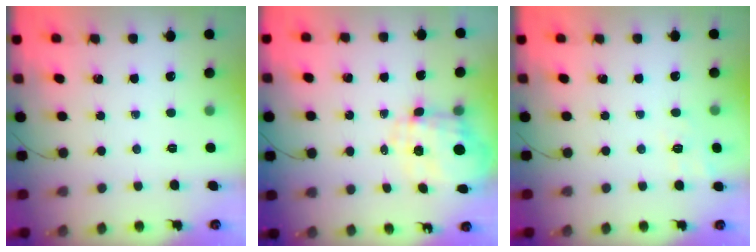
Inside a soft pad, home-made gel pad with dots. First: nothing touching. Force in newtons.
{"total": 3.3, "press": 2.9, "slide": 1.7}
{"total": 8.2, "press": 7.9, "slide": 2.0}